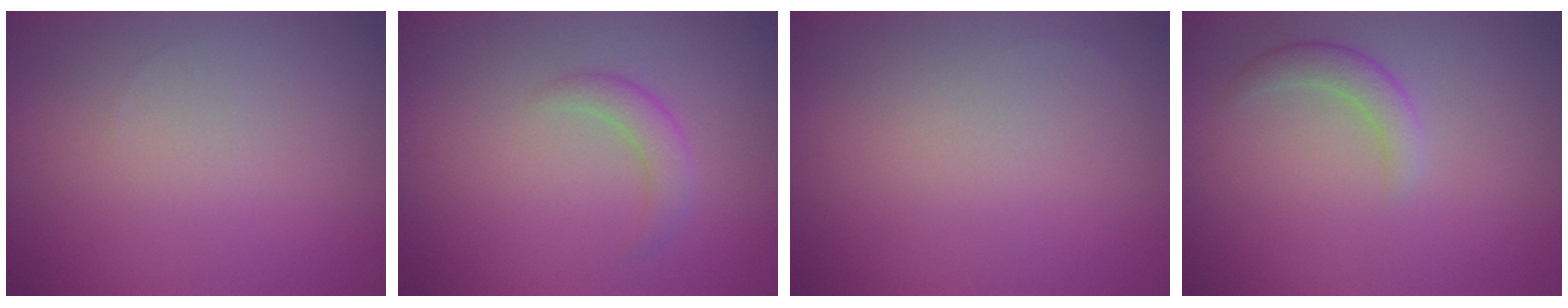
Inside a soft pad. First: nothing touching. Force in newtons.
{"total": 2.2, "press": 2.2, "slide": 0.1}
{"total": 0.0}
{"total": 2.2, "press": 2.1, "slide": 0.1}